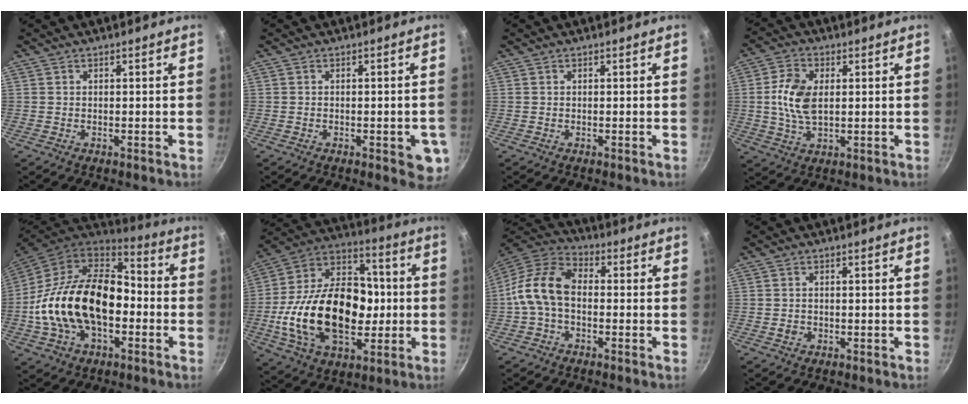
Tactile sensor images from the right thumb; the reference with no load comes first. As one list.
[{"total": 5.8, "force": [-1.8, 2.2, 5.1], "torque": [-0.043, -0.001, -0.023]}, {"total": 0.0}, {"total": 8.8, "force": [0.9, 5.3, 7.0], "torque": [-0.133, 0.002, 0.015]}, {"total": 24.9, "force": [-3.5, 15.6, 19.1], "torque": [-0.325, 0.045, -0.065]}, {"total": 28.3, "force": [-3.1, 18.6, 21.1], "torque": [-0.347, 0.039, -0.054]}, {"total": 11.6, "force": [-1.1, 7.5, 8.8], "torque": [-0.158, 0.041, -0.041]}, {"total": 1.5, "force": [-0.4, 1.3, 0.7], "torque": [-0.011, 0.003, -0.006]}]